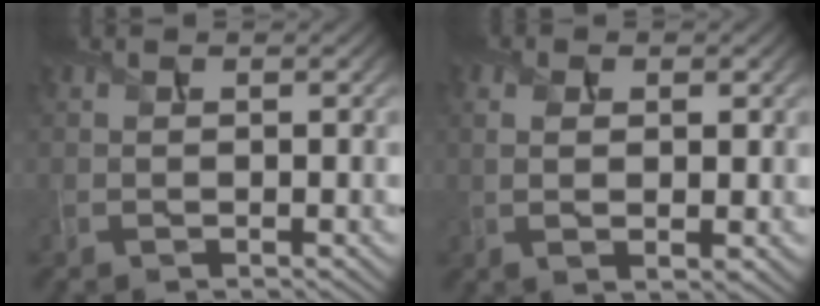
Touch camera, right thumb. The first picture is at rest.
{"total": 3.6, "force": [0.6, 1.5, 3.2], "torque": [-0.061, -0.004, 0.011]}